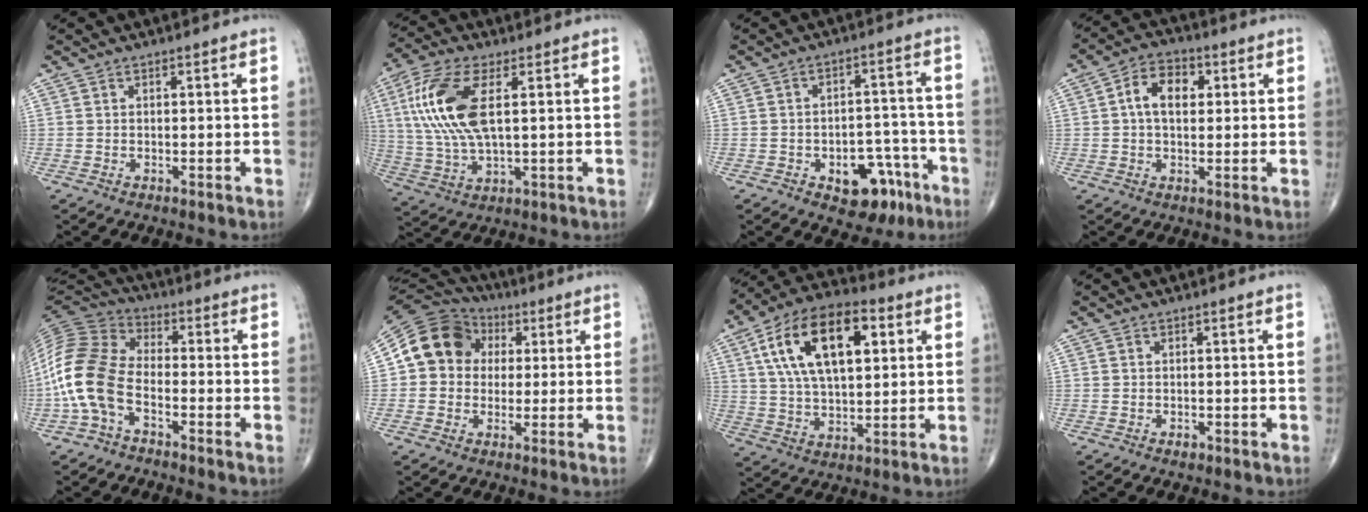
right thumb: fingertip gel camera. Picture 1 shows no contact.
{"total": 14.8, "force": [3.4, 6.1, 13.1], "torque": [-0.298, 0.000, 0.067]}
{"total": 10.9, "force": [-5.6, 6.5, 6.8], "torque": [-0.053, 0.048, -0.069]}
{"total": 7.7, "force": [1.4, 5.0, 5.7], "torque": [-0.081, 0.013, 0.015]}
{"total": 14.1, "force": [-4.2, 8.3, 10.5], "torque": [-0.230, 0.044, -0.095]}
{"total": 13.2, "force": [2.2, 11.4, 6.3], "torque": [-0.096, 0.024, 0.028]}
{"total": 19.5, "force": [6.2, 9.8, 15.7], "torque": [-0.257, 0.003, 0.103]}
{"total": 0.9, "force": [-0.5, 0.6, 0.5], "torque": [-0.008, 0.000, -0.007]}